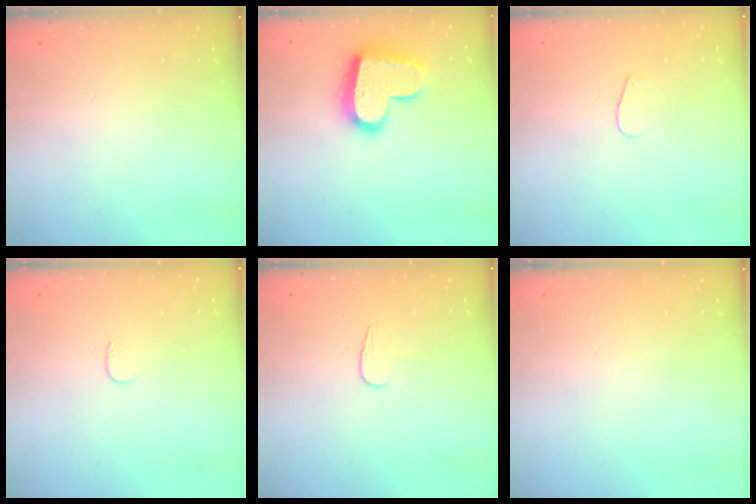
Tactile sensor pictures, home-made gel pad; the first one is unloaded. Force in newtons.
{"total": 17.6, "press": 17.5, "slide": 1.3}
{"total": 3.7, "press": 3.7, "slide": 0.4}
{"total": 3.4, "press": 3.4, "slide": 0.2}
{"total": 3.7, "press": 3.7, "slide": 0.3}
{"total": 0.0}